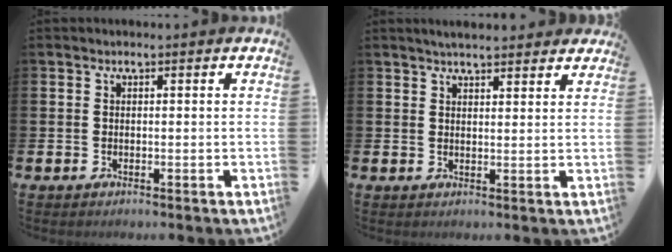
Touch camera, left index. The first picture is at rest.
{"total": 3.3, "force": [3.2, 0.5, 0.8], "torque": [-0.020, -0.009, 0.058]}